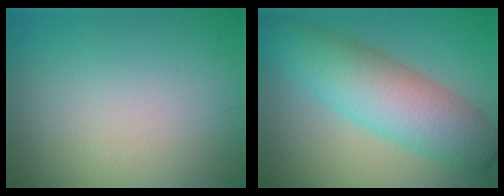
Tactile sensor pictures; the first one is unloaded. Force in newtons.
{"total": 8.1, "press": 8.1, "slide": 0.0}